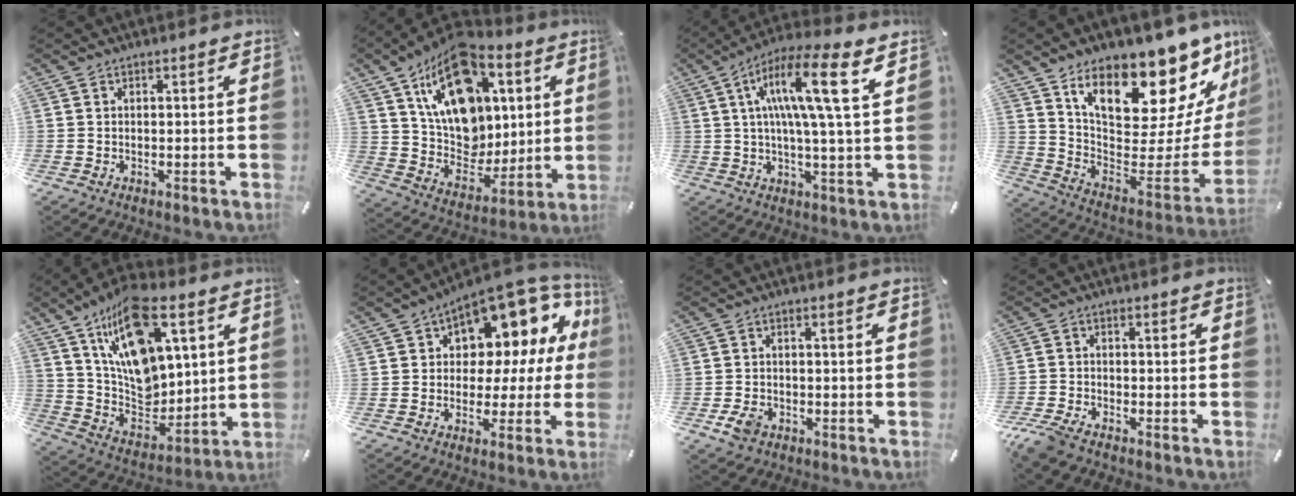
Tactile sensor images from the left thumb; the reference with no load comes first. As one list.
[{"total": 20.9, "force": [7.8, 15.1, 12.2], "torque": [-0.203, -0.050, 0.140]}, {"total": 15.1, "force": [5.3, 1.5, 14.0], "torque": [-0.260, -0.011, 0.073]}, {"total": 21.3, "force": [15.6, 9.5, 11.0], "torque": [-0.137, -0.127, 0.259]}, {"total": 17.7, "force": [8.5, 10.4, 11.5], "torque": [-0.228, -0.048, 0.150]}, {"total": 11.2, "force": [6.6, 7.0, 5.8], "torque": [-0.074, -0.078, 0.113]}, {"total": 4.0, "force": [-1.5, 2.9, 2.2], "torque": [-0.048, 0.004, -0.029]}, {"total": 3.9, "force": [-3.3, 1.1, 1.7], "torque": [-0.053, 0.004, -0.068]}]